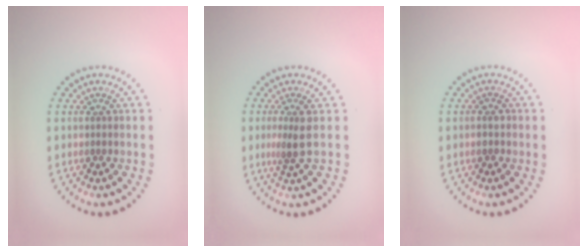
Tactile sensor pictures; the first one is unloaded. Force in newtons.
{"total": 2.4, "press": 1.8, "slide": 1.5}
{"total": 1.0, "press": 1.0, "slide": 0.3}